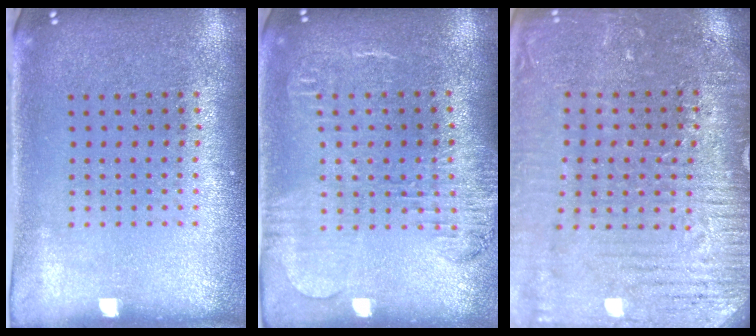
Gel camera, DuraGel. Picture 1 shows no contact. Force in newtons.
{"total": 1.8, "press": 1.7, "slide": 0.7}
{"total": 3.3, "press": 3.3, "slide": 0.2}